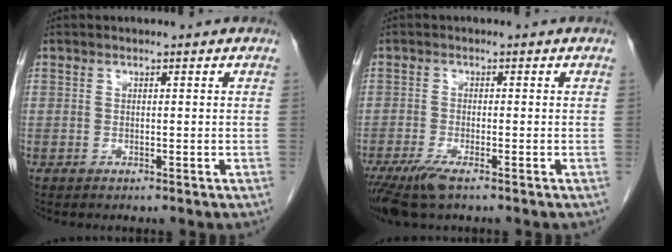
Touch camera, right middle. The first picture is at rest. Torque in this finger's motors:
{"motor_torque": [0.84, -0.51, 0.09, 0.07]}